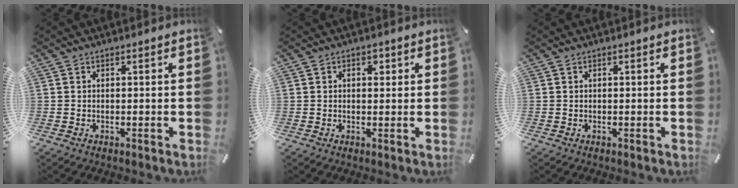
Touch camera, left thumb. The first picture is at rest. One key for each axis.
{"total": 1.8, "fx": 0.5, "fy": 1.4, "fz": 1.0, "tx": -0.006, "ty": 0.002, "tz": 0.002}
{"total": 0.0}